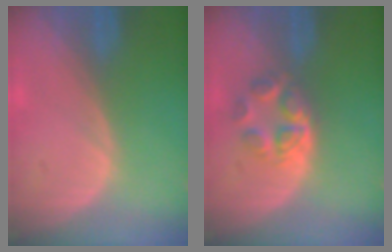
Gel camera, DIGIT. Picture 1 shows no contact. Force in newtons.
{"total": 5.0, "press": 4.8, "slide": 1.4}